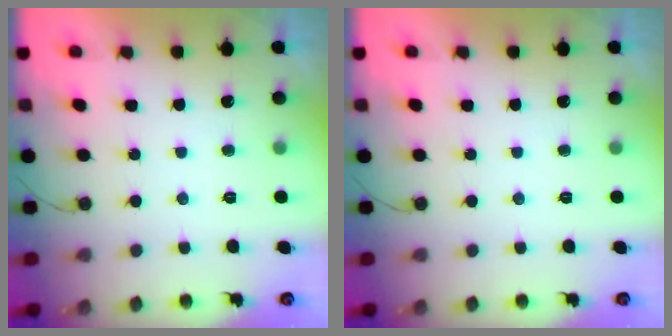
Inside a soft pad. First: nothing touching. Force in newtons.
{"total": 0.0}